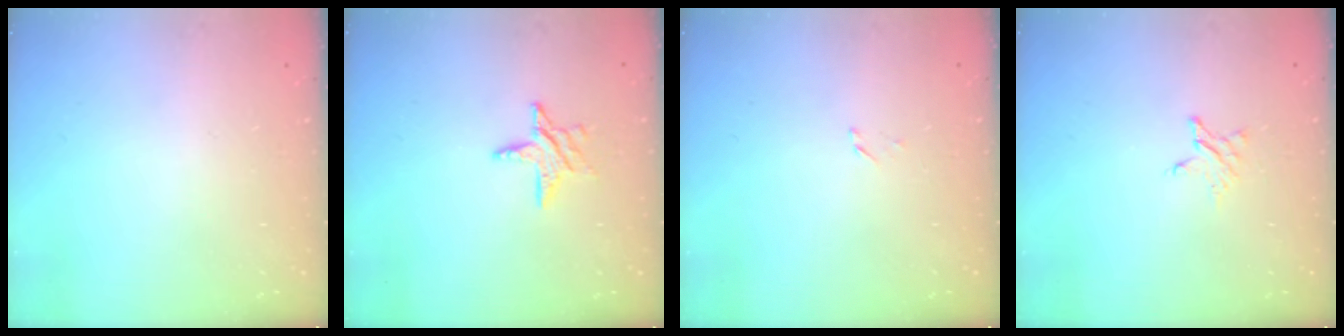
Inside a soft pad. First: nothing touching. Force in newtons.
{"total": 7.3, "press": 7.2, "slide": 0.6}
{"total": 1.4, "press": 1.4, "slide": 0.2}
{"total": 2.8, "press": 2.8, "slide": 0.3}